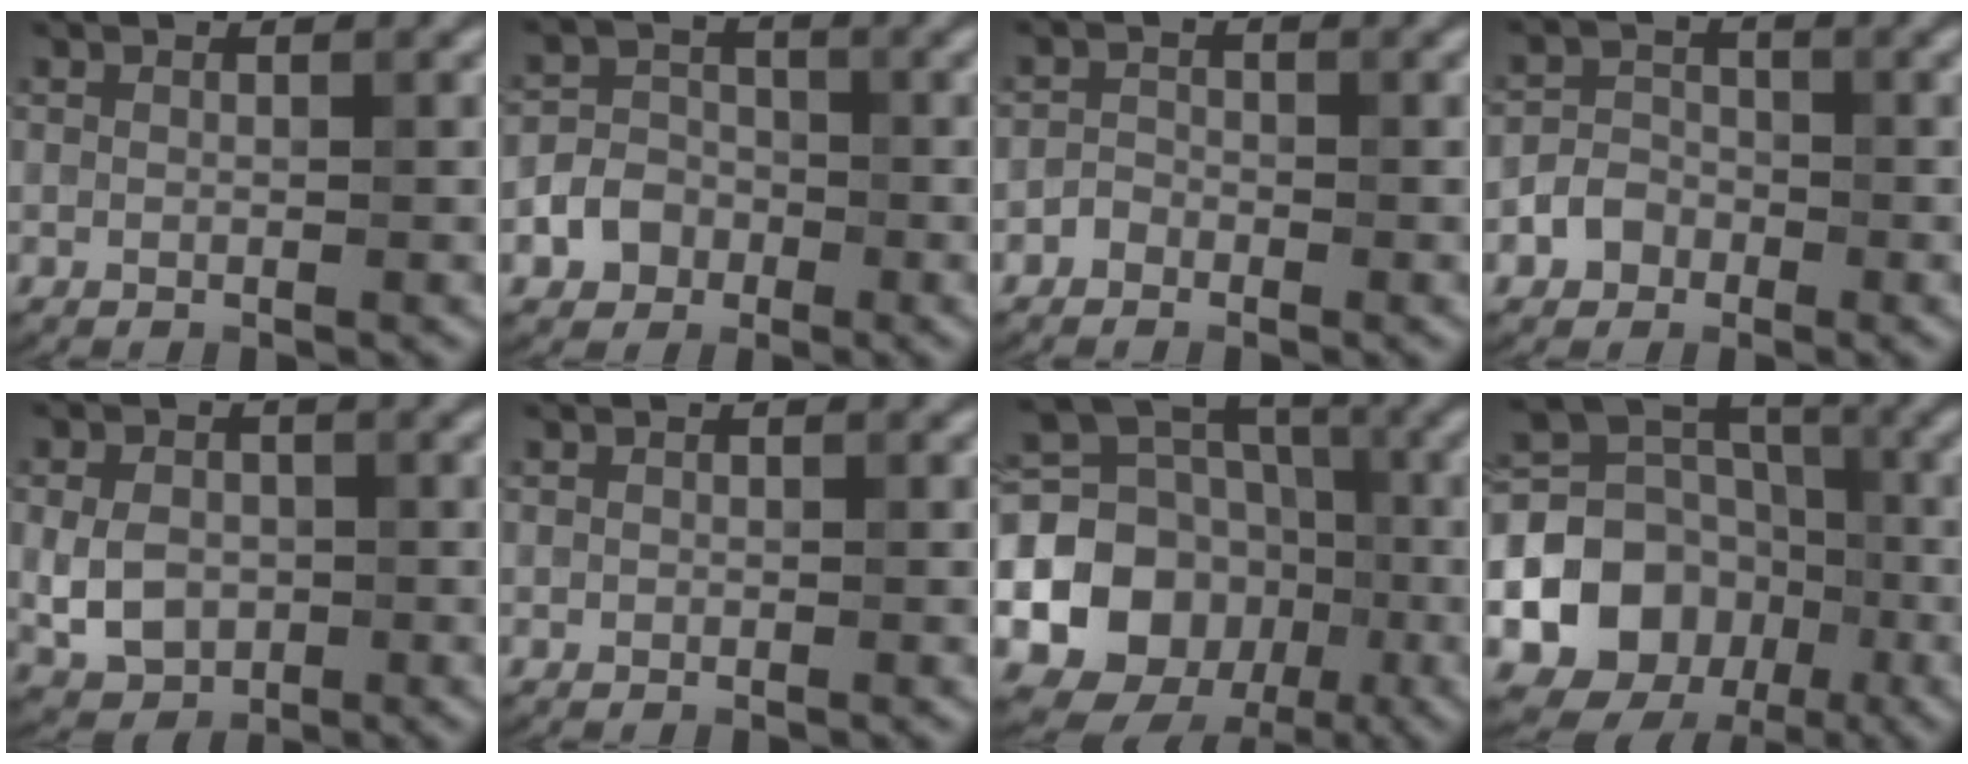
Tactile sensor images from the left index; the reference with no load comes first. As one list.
[{"total": 3.6, "force": [-1.6, 3.0, 1.2], "torque": [-0.002, 0.001, -0.037]}, {"total": 1.1, "force": [-0.8, 0.8, 0.1], "torque": [0.002, 0.004, -0.017]}, {"total": 2.5, "force": [-1.3, 2.1, 0.8], "torque": [-0.002, 0.007, -0.030]}, {"total": 4.3, "force": [-0.5, 3.3, 2.6], "torque": [-0.056, -0.005, -0.010]}, {"total": 0.0}, {"total": 12.3, "force": [-2.2, 10.7, 5.7], "torque": [-0.127, -0.013, -0.053]}, {"total": 9.6, "force": [-2.7, 8.2, 4.4], "torque": [-0.083, 0.001, -0.052]}]